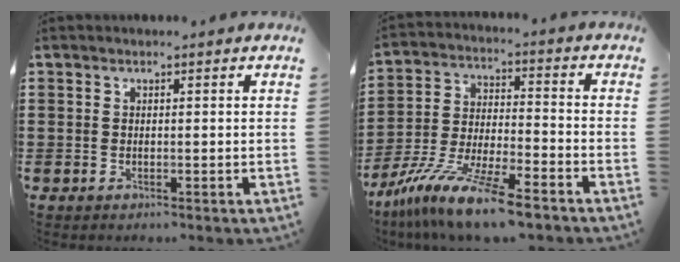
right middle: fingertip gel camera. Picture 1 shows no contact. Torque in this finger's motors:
{"motor_torque": [2.14, 0.00, 1.05, 0.21]}